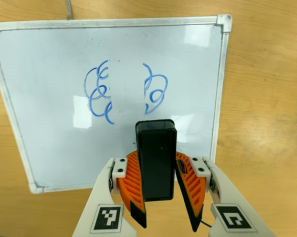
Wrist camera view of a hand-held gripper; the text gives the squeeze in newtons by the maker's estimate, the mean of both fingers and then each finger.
{"total": 7.0, "left": 8.0, "right": 6.1}